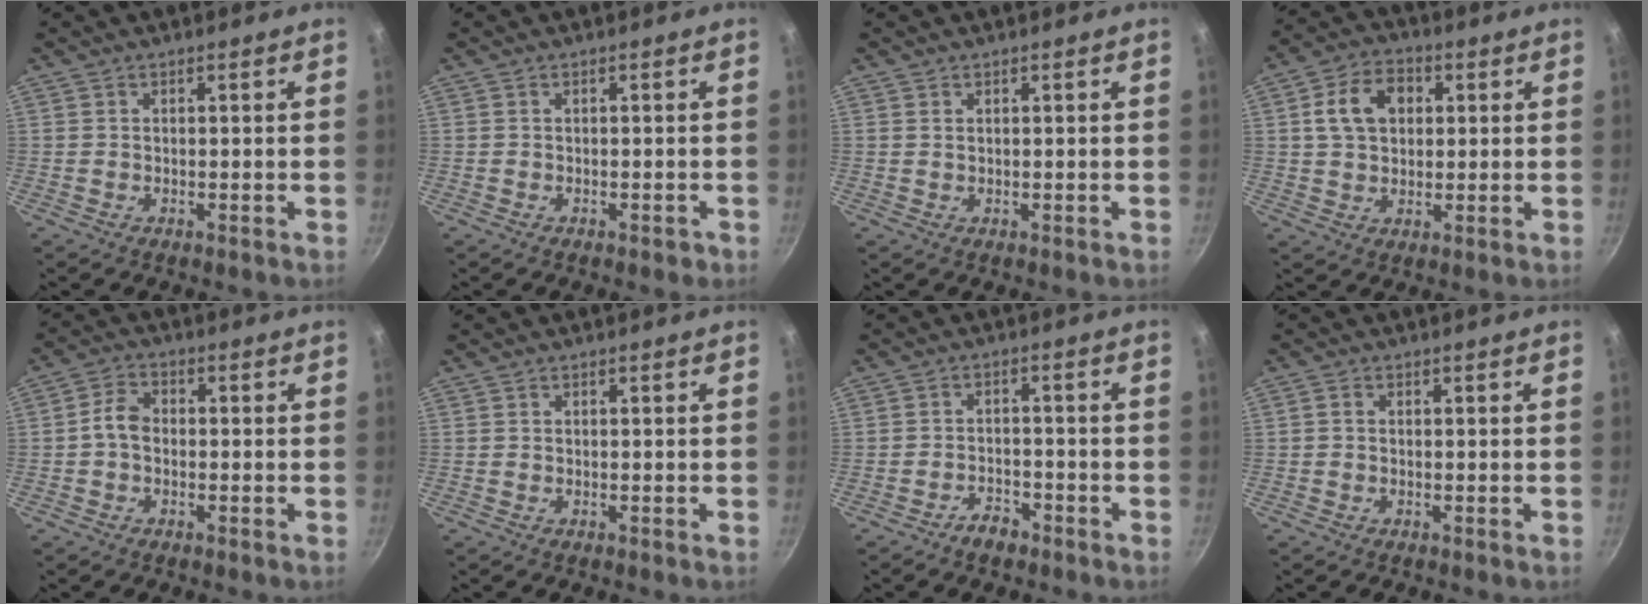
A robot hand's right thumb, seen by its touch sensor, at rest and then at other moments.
{"total": 1.0, "force": [-0.6, 0.6, 0.6], "torque": [0.001, 0.010, -0.002]}
{"total": 0.6, "force": [0.3, 0.3, 0.4], "torque": [-0.007, 0.000, 0.007]}
{"total": 9.8, "force": [2.3, 7.2, 6.2], "torque": [-0.085, 0.014, 0.030]}
{"total": 4.1, "force": [-0.7, 2.9, 2.8], "torque": [-0.046, 0.021, -0.022]}
{"total": 0.0}
{"total": 3.5, "force": [-2.7, 1.7, 1.3], "torque": [-0.012, 0.029, -0.044]}
{"total": 0.8, "force": [-0.1, 0.6, 0.5], "torque": [-0.008, 0.005, -0.003]}